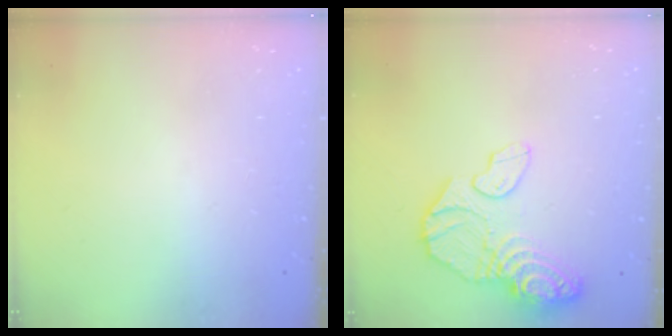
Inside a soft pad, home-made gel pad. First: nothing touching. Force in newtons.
{"total": 15.0, "press": 14.9, "slide": 1.8}